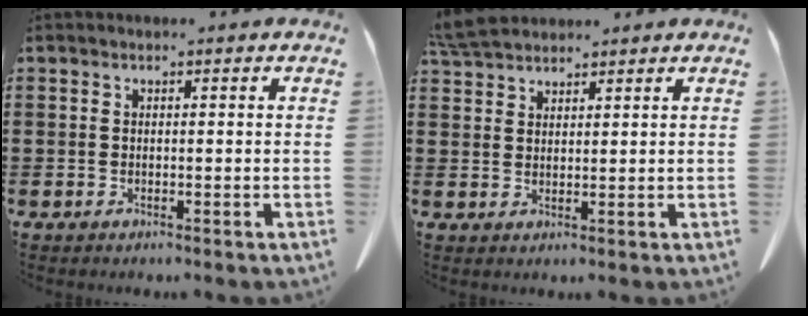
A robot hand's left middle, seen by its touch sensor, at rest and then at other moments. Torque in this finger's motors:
{"motor_torque": [0.35, 0.21, 0.08, 0.03]}